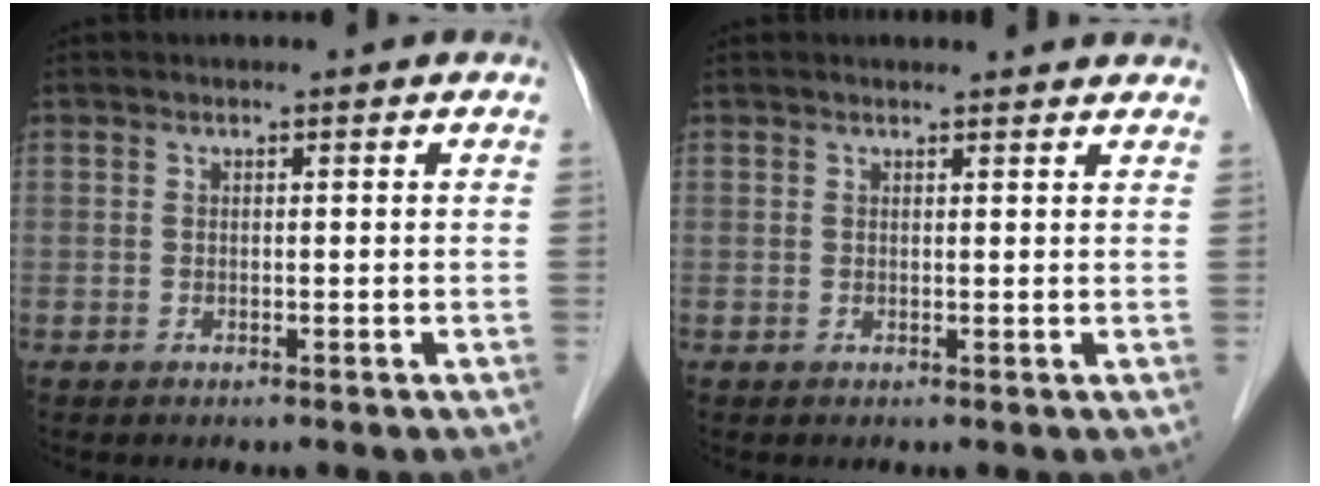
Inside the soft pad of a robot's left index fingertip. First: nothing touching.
{"total": 4.5, "force": [4.4, 0.6, 1.1], "torque": [-0.011, 0.005, 0.034]}